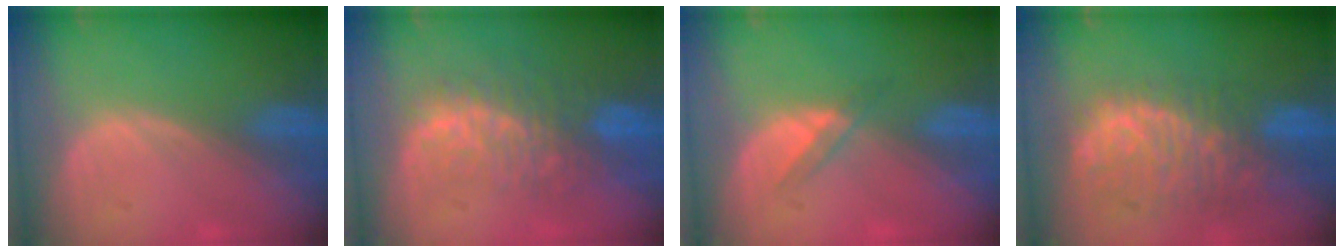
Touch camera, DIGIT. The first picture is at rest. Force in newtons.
{"total": 9.9, "press": 8.4, "slide": 5.2}
{"total": 2.3, "press": 2.0, "slide": 1.0}
{"total": 11.3, "press": 9.7, "slide": 5.7}